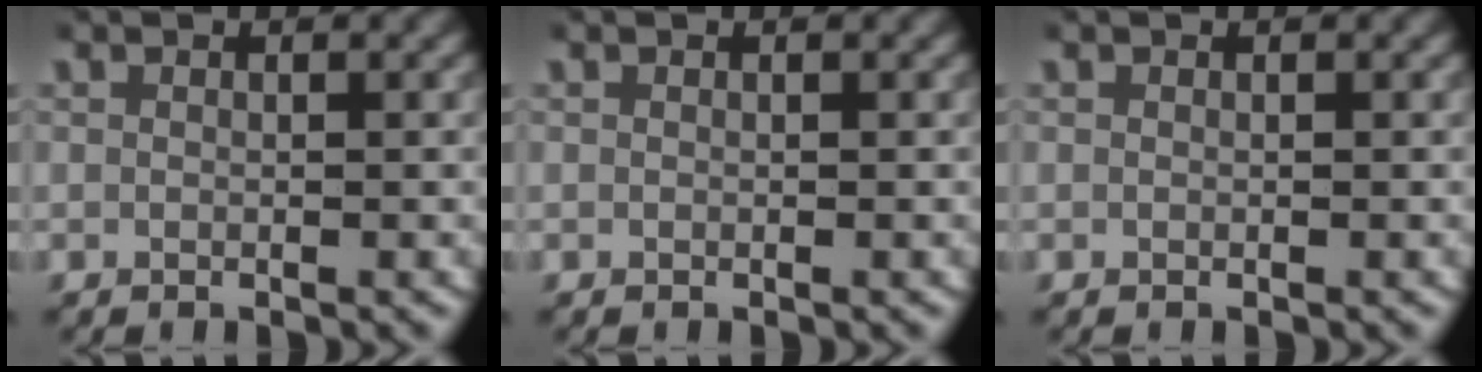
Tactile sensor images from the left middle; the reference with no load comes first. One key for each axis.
{"total": 0.0}
{"total": 0.0}